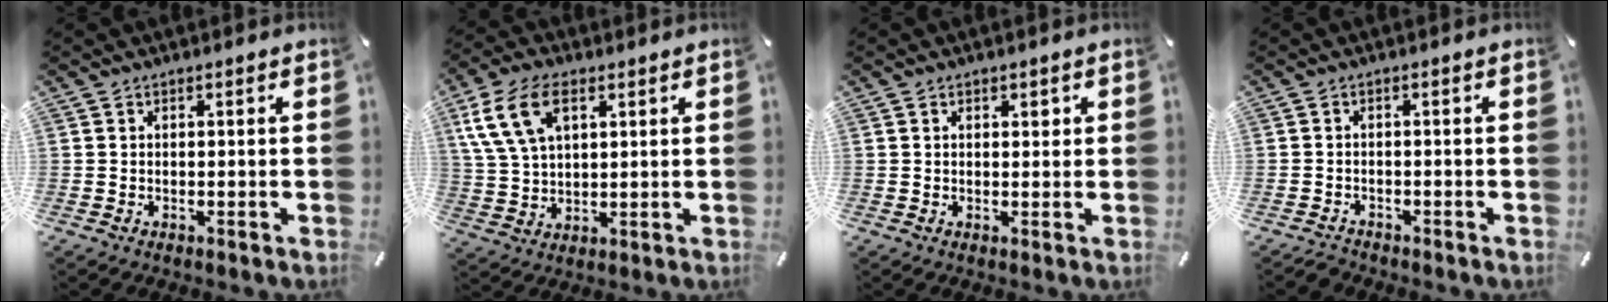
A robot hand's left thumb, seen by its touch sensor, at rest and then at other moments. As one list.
[{"total": 11.1, "force": [4.7, 6.8, 7.4], "torque": [-0.182, 0.006, 0.088]}, {"total": 1.4, "force": [0.4, 1.0, 0.8], "torque": [-0.009, 0.003, 0.004]}, {"total": 1.7, "force": [-1.7, 0.4, 0.1], "torque": [-0.004, 0.008, -0.036]}]